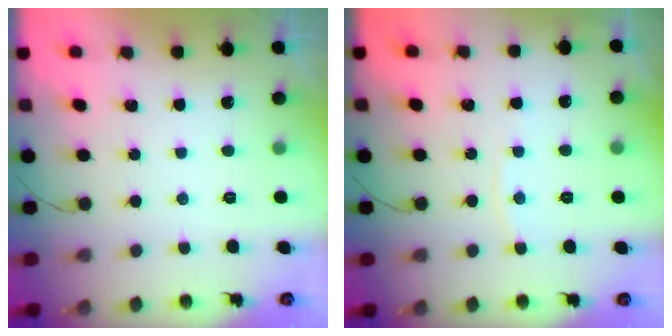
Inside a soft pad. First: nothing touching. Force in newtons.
{"total": 2.7, "press": 2.7, "slide": 0.3}